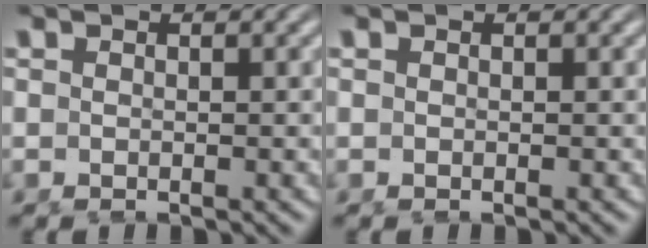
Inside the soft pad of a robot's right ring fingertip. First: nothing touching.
{"total": 0.0}